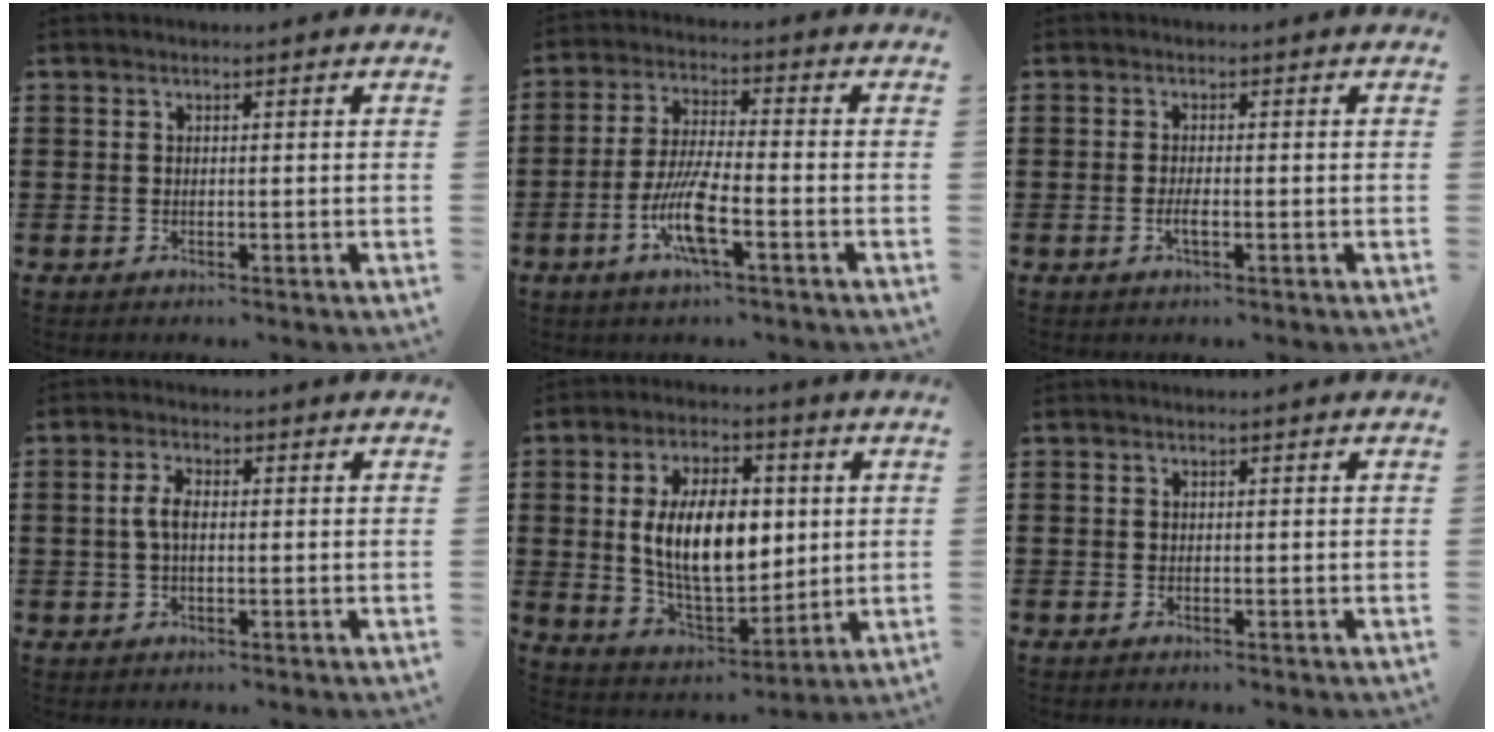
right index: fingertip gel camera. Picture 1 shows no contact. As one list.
[{"total": 8.6, "force": [-3.6, 1.7, 7.6], "torque": [-0.170, -0.014, -0.073]}, {"total": 1.9, "force": [-0.7, 0.4, 1.7], "torque": [-0.029, 0.000, -0.012]}, {"total": 3.4, "force": [-0.1, 1.5, 3.0], "torque": [-0.066, 0.002, -0.005]}, {"total": 12.6, "force": [1.6, 7.0, 10.4], "torque": [-0.195, 0.005, 0.025]}, {"total": 0.0}]